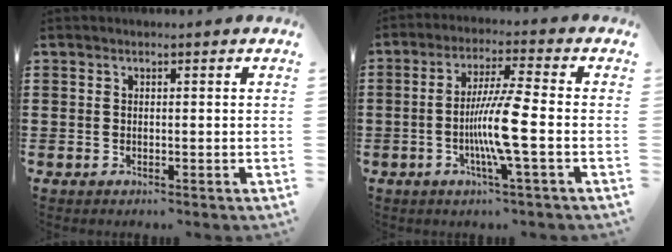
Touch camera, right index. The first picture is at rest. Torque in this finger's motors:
{"motor_torque": [2.14, 0.00, 0.63, 0.21]}